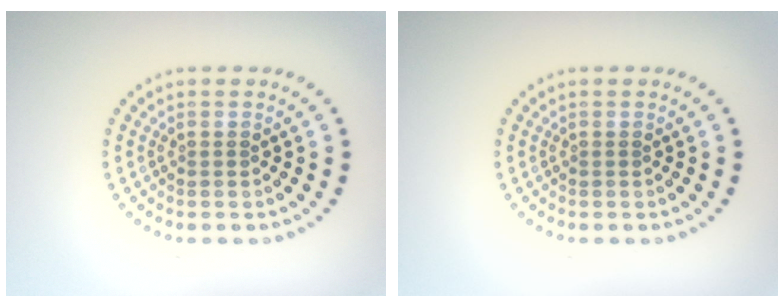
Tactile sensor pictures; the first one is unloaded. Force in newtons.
{"total": 0.0}